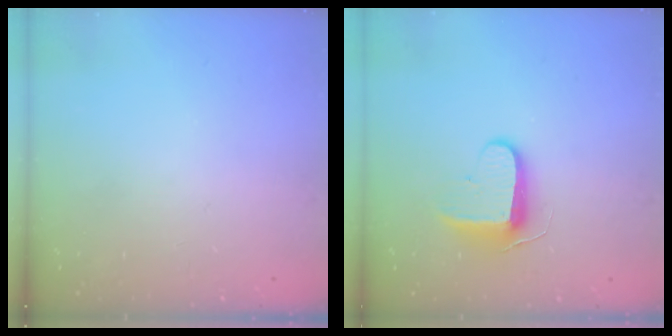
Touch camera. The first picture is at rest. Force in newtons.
{"total": 8.9, "press": 8.8, "slide": 1.1}